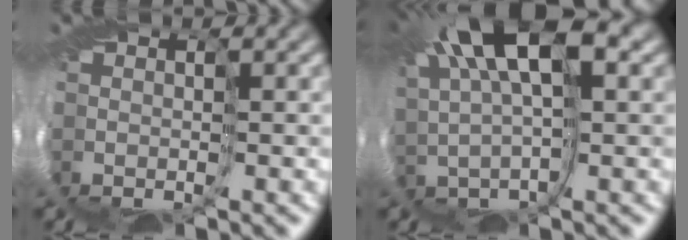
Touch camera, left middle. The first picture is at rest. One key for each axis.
{"total": 8.0, "fx": 4.2, "fy": 1.9, "fz": 6.6, "tx": -0.141, "ty": 0.026, "tz": 0.069}